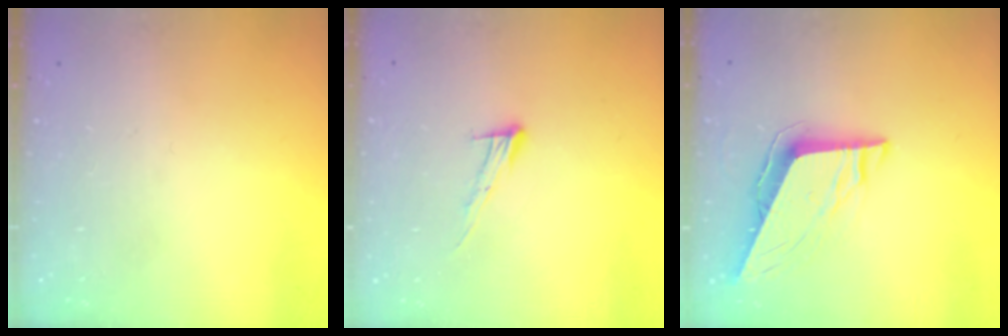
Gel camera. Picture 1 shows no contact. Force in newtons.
{"total": 8.4, "press": 8.4, "slide": 0.4}
{"total": 9.0, "press": 8.9, "slide": 1.5}